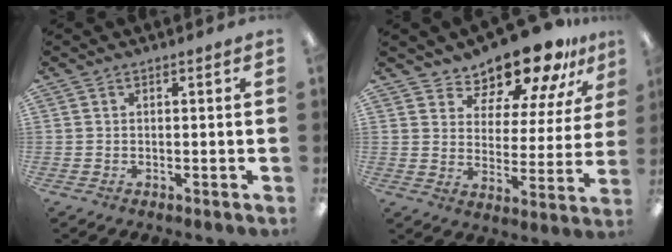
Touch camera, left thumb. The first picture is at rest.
{"total": 14.9, "force": [13.1, 4.9, 5.1], "torque": [-0.086, -0.106, 0.227]}